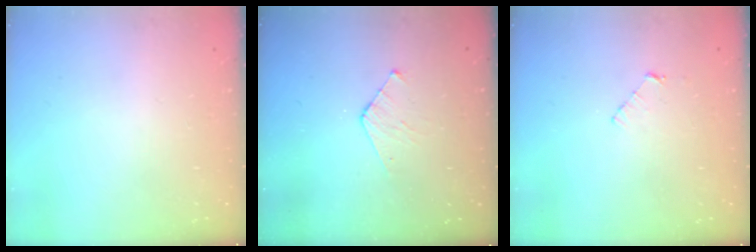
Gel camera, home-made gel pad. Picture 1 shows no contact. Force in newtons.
{"total": 4.4, "press": 4.4, "slide": 0.4}
{"total": 3.8, "press": 3.8, "slide": 0.3}